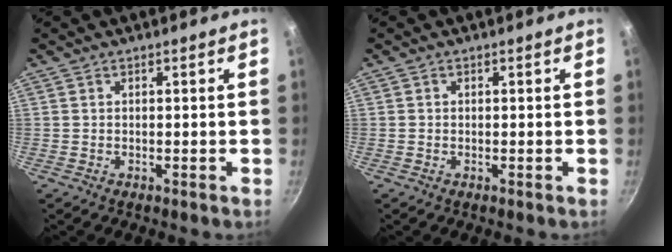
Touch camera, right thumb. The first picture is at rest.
{"total": 0.0}